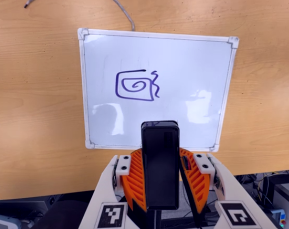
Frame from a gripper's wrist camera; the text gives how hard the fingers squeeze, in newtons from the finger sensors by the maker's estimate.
{"total": 6.0, "left": 4.8, "right": 7.3}